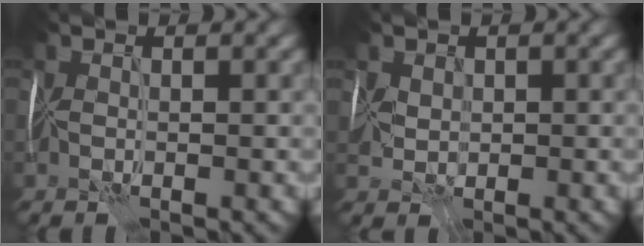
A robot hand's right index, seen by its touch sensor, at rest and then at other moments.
{"total": 2.2, "force": [0.7, 1.7, 1.2], "torque": [-0.030, 0.002, 0.015]}